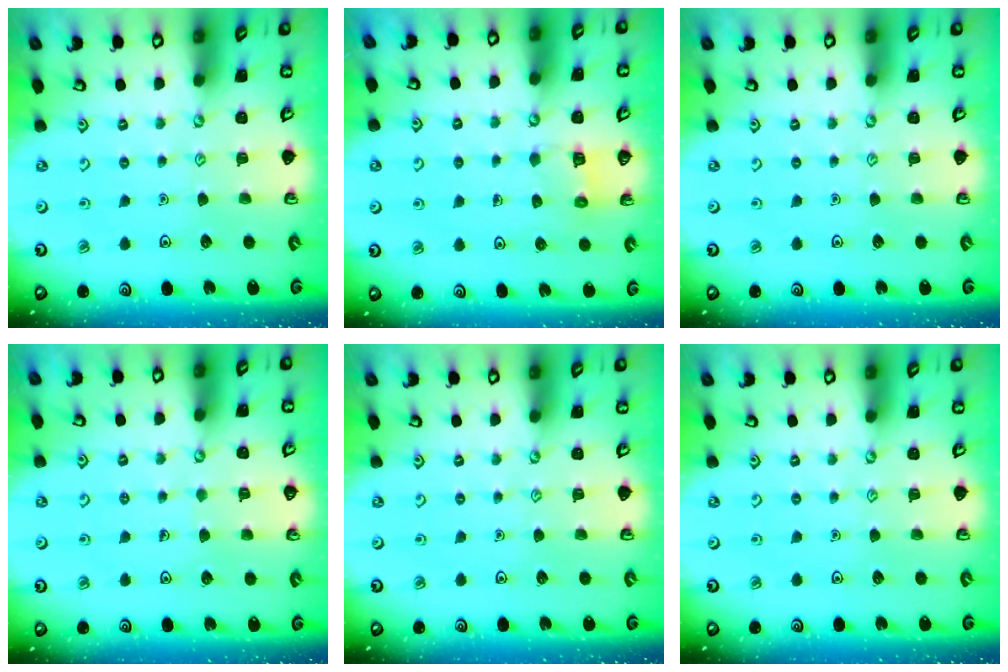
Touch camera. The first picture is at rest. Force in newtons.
{"total": 5.7, "press": 5.7, "slide": 0.3}
{"total": 0.0}
{"total": 2.5, "press": 2.5, "slide": 0.2}
{"total": 0.0}
{"total": 0.0}